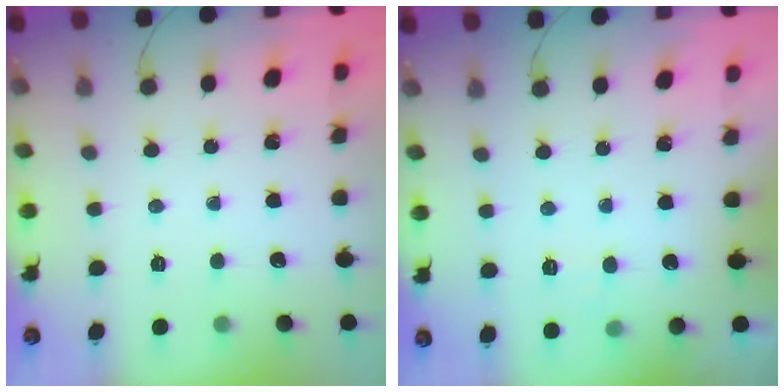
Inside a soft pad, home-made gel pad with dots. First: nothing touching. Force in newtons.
{"total": 3.0, "press": 2.6, "slide": 1.5}